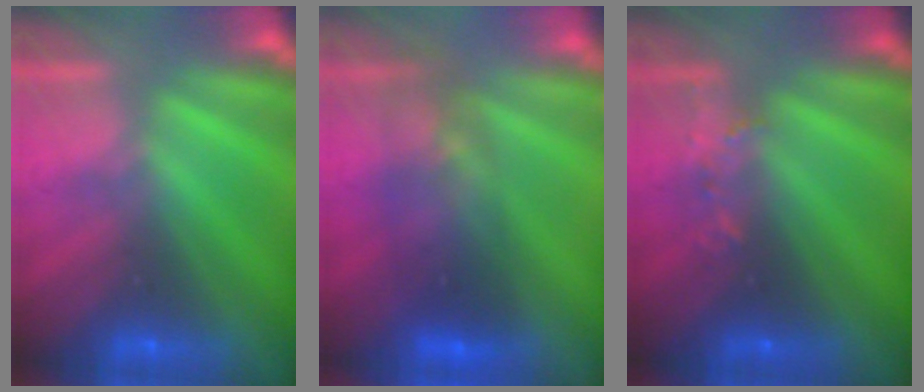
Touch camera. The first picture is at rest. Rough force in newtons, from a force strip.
{"total": 8.0}
{"total": 2.6}